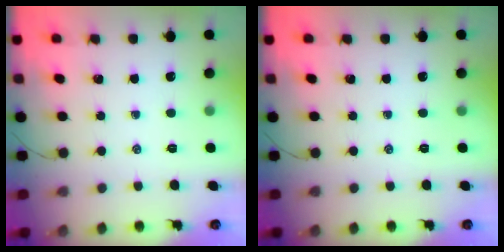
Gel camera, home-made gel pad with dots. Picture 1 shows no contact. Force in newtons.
{"total": 0.0}